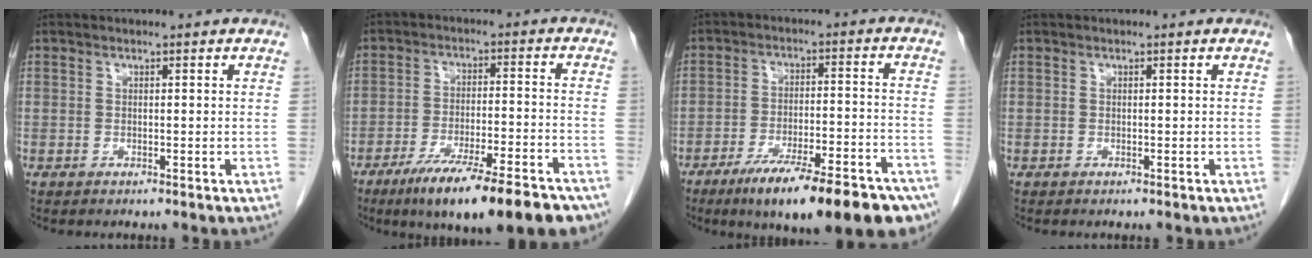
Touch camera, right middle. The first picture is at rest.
{"total": 18.9, "force": [-14.0, 2.8, 12.3], "torque": [-0.133, -0.007, -0.212]}
{"total": 20.6, "force": [-14.9, 3.8, 13.6], "torque": [-0.138, 0.004, -0.219]}
{"total": 0.0}